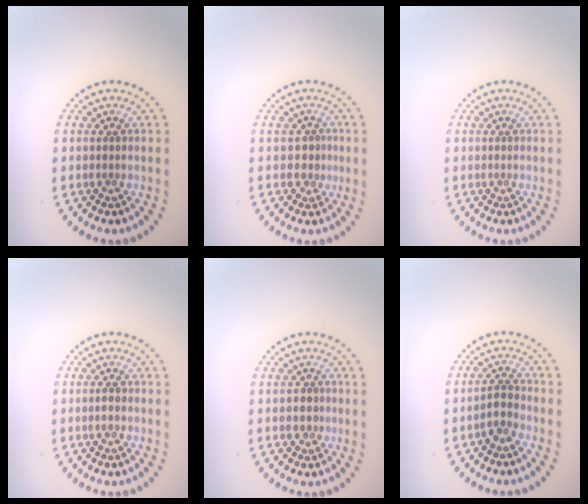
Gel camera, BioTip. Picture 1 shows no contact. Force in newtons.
{"total": 1.5, "press": 1.3, "slide": 0.8}
{"total": 0.0}
{"total": 0.9, "press": 0.9, "slide": 0.2}
{"total": 1.2, "press": 1.1, "slide": 0.5}
{"total": 1.8, "press": 1.5, "slide": 1.0}